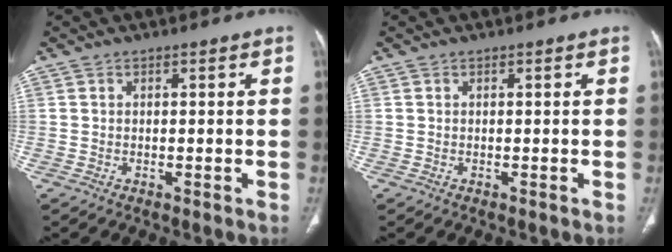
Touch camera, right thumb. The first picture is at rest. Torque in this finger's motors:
{"motor_torque": [-0.21, 0.05, 0.04, 0.15, -0.01]}